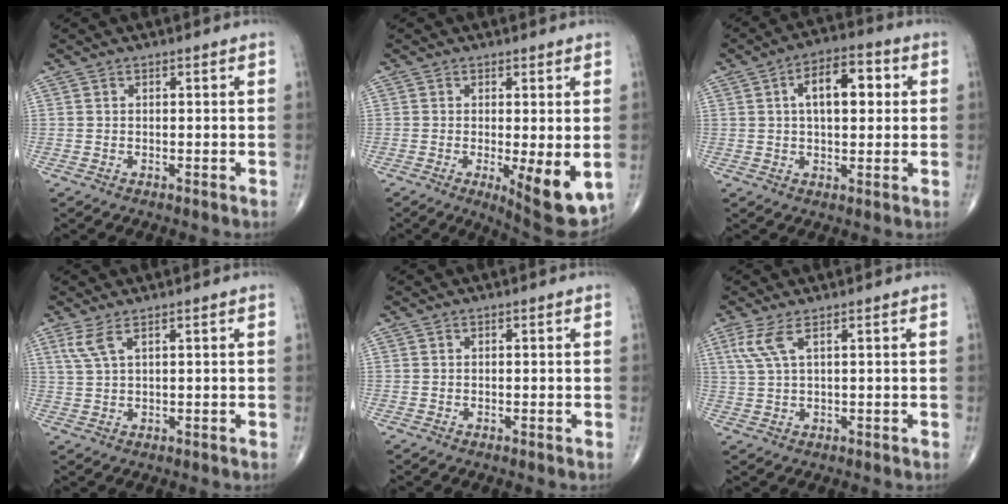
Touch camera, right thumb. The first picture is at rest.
{"total": 9.6, "force": [-1.9, 2.8, 9.0], "torque": [-0.120, -0.025, -0.022]}
{"total": 10.2, "force": [2.1, 5.1, 8.5], "torque": [-0.110, 0.017, 0.027]}
{"total": 3.3, "force": [1.8, 0.8, 2.6], "torque": [-0.069, 0.002, 0.048]}
{"total": 0.0}
{"total": 4.1, "force": [1.9, 0.9, 3.5], "torque": [-0.099, 0.004, 0.050]}